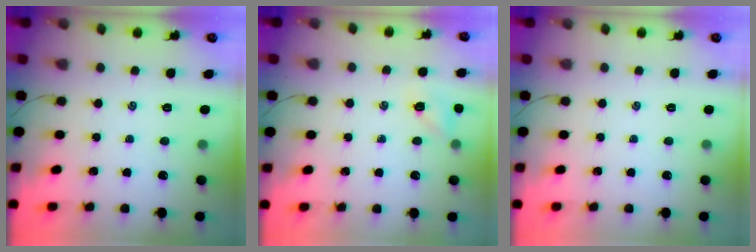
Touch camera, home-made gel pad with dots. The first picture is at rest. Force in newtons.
{"total": 6.4, "press": 6.2, "slide": 1.6}
{"total": 0.0}